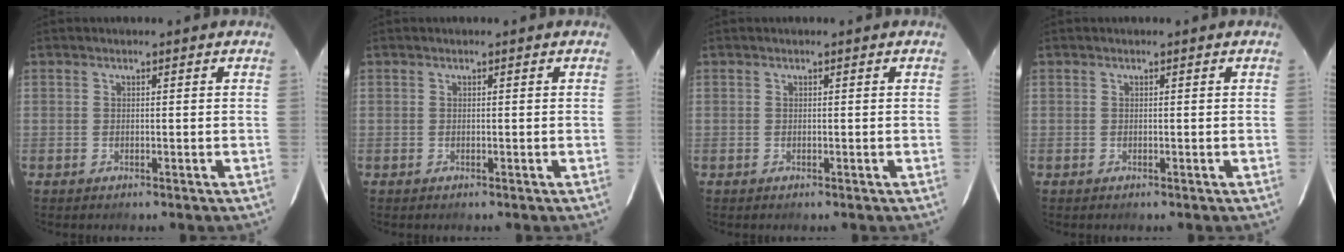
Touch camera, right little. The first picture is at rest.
{"total": 0.0}
{"total": 0.0}
{"total": 0.0}